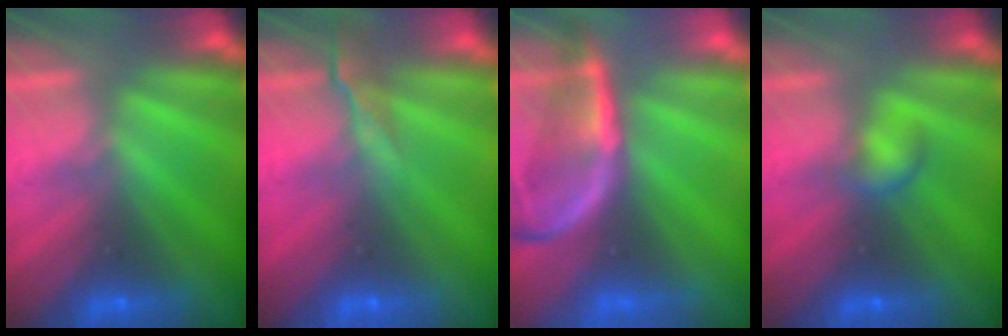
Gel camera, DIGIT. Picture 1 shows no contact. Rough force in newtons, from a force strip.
{"total": 2.5}
{"total": 2.3}
{"total": 2.2}